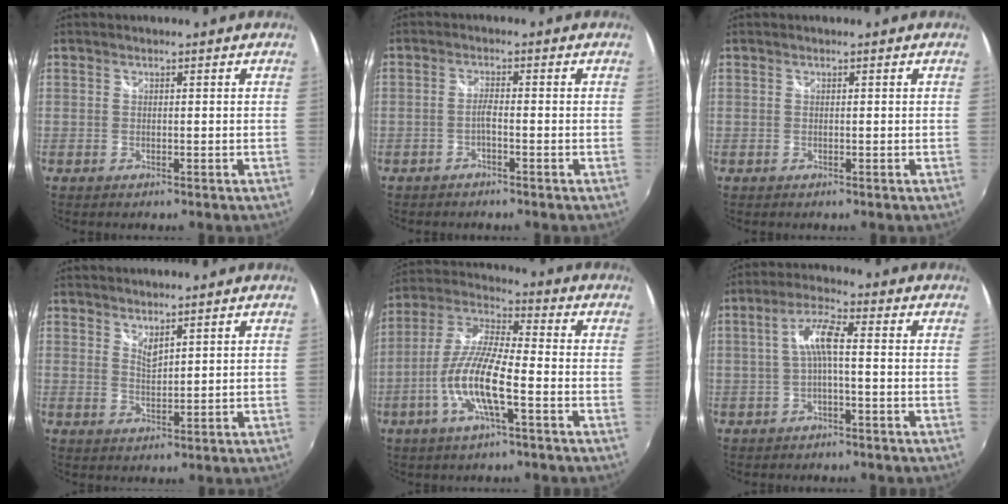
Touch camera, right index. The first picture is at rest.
{"total": 1.7, "force": [-1.1, 0.0, 1.3], "torque": [-0.030, 0.005, -0.023]}
{"total": 0.0}
{"total": 2.5, "force": [2.3, 0.4, 1.1], "torque": [-0.017, 0.001, 0.040]}
{"total": 12.1, "force": [-4.3, 2.3, 11.0], "torque": [-0.230, -0.005, -0.084]}
{"total": 5.3, "force": [-0.7, 0.6, 5.2], "torque": [-0.108, 0.013, -0.012]}